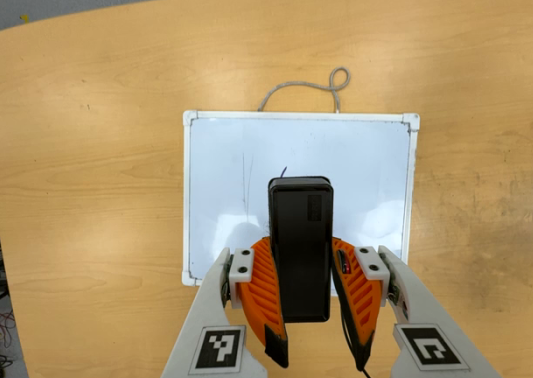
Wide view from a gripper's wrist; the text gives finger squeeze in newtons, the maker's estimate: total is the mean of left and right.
{"total": 7.8, "left": 6.4, "right": 9.3}